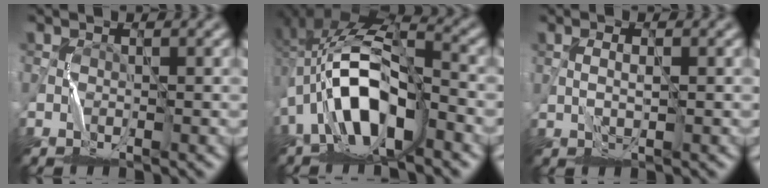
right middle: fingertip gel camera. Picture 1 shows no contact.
{"total": 10.2, "force": [-3.5, 4.4, 8.6], "torque": [-0.160, 0.013, -0.062]}
{"total": 0.9, "force": [0.4, -0.1, 0.8], "torque": [-0.016, 0.003, 0.010]}